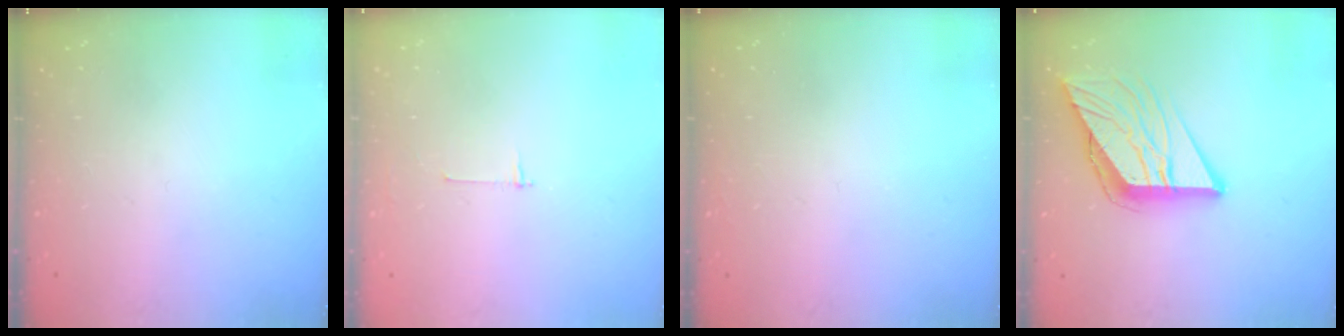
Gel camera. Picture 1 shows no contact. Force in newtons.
{"total": 2.7, "press": 2.7, "slide": 0.3}
{"total": 1.5, "press": 1.5, "slide": 0.1}
{"total": 13.7, "press": 13.6, "slide": 1.6}